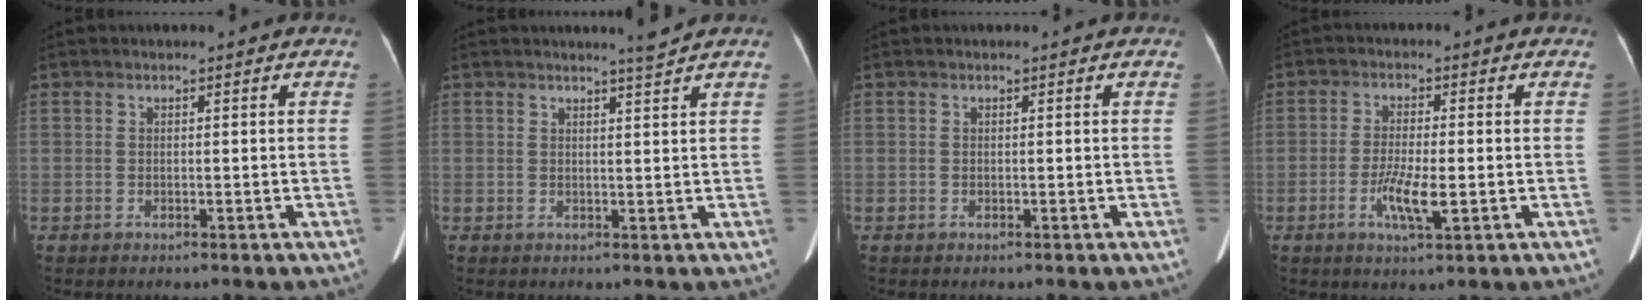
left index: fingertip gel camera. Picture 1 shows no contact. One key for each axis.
{"total": 1.8, "fx": 1.5, "fy": -0.9, "fz": 0.4, "tx": -0.017, "ty": -0.016, "tz": 0.029}
{"total": 0.0}
{"total": 5.3, "fx": -1.5, "fy": 0.8, "fz": 5.0, "tx": -0.099, "ty": -0.008, "tz": -0.027}